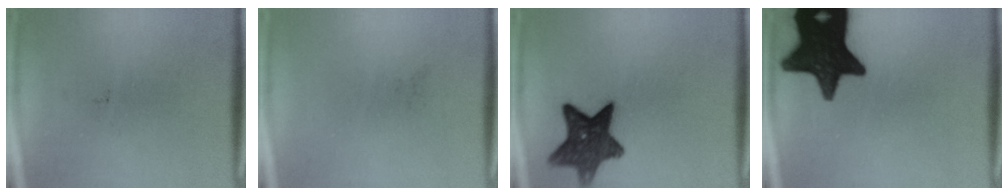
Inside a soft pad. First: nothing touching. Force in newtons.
{"total": 0.0}
{"total": 11.2}
{"total": 18.2}